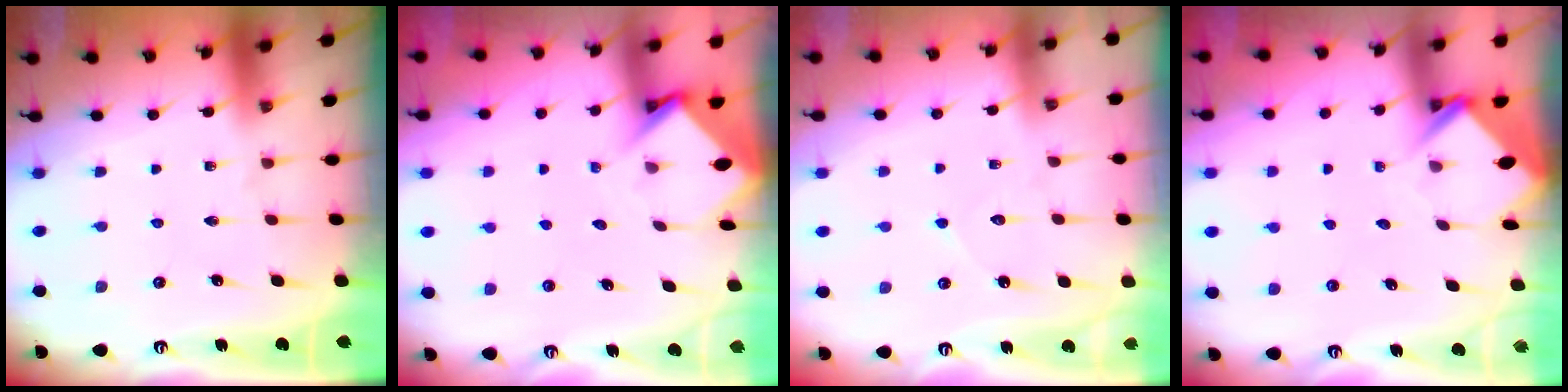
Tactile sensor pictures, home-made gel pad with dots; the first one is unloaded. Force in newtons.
{"total": 3.8, "press": 3.8, "slide": 0.3}
{"total": 4.7, "press": 4.7, "slide": 0.5}
{"total": 3.9, "press": 3.9, "slide": 0.2}